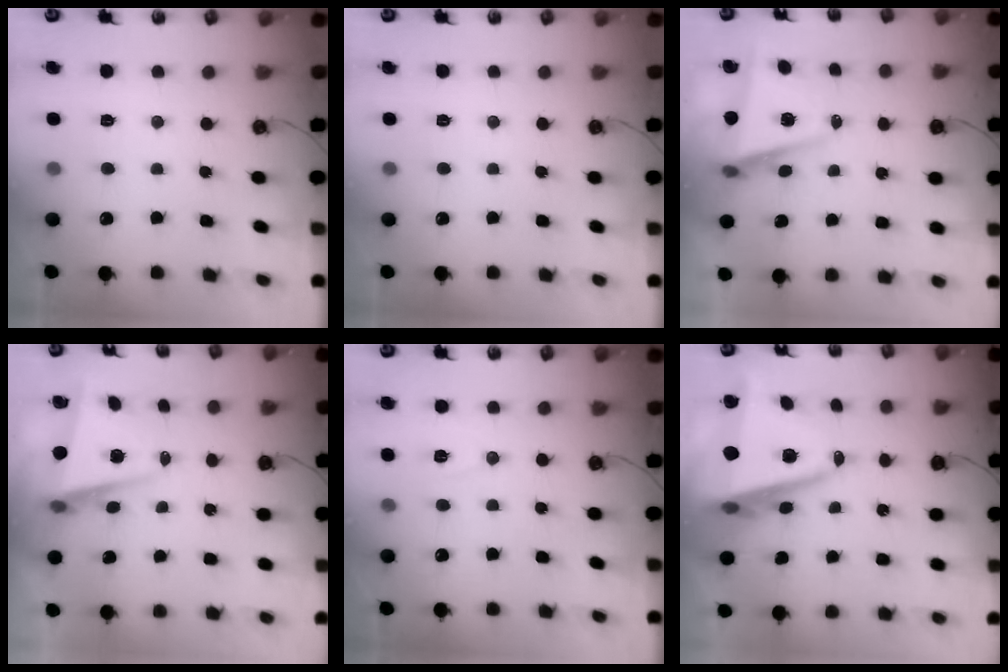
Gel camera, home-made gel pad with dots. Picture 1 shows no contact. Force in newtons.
{"total": 0.0}
{"total": 5.9, "press": 4.7, "slide": 3.6}
{"total": 6.0, "press": 5.9, "slide": 1.3}
{"total": 6.6, "press": 4.8, "slide": 4.5}
{"total": 12.9, "press": 12.5, "slide": 3.0}